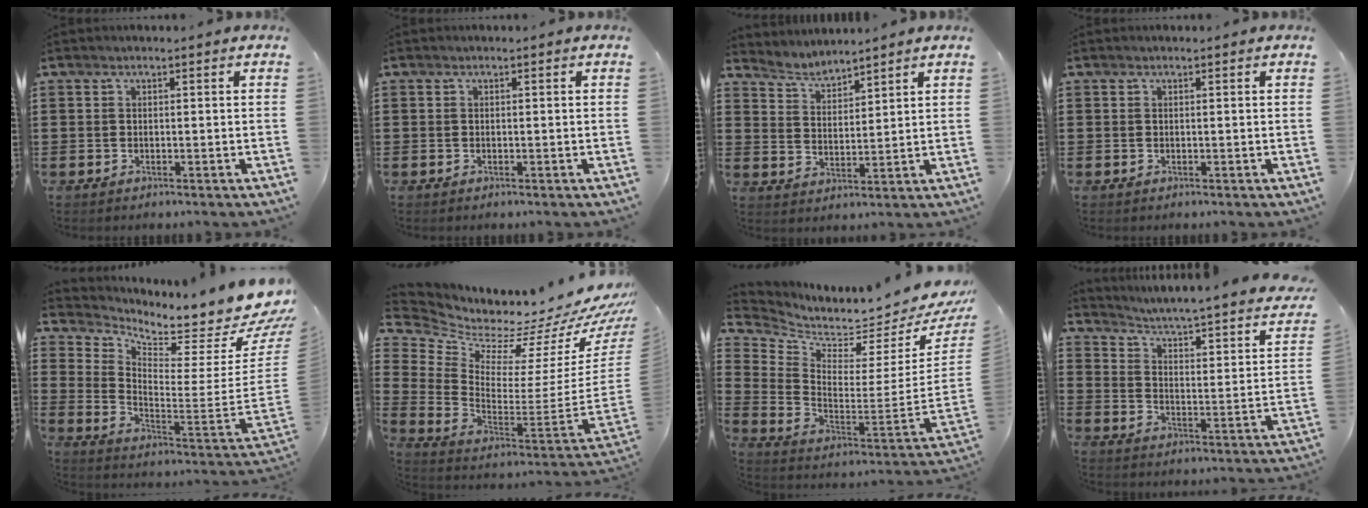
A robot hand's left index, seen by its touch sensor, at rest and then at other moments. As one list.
[{"total": 0.0}, {"total": 3.4, "force": [3.4, 0.3, 0.1], "torque": [-0.017, -0.015, 0.059]}, {"total": 0.0}, {"total": 6.0, "force": [5.2, 1.0, 2.8], "torque": [-0.062, -0.070, 0.078]}, {"total": 5.8, "force": [5.5, 1.3, 1.4], "torque": [-0.043, -0.082, 0.079]}, {"total": 2.8, "force": [2.4, 0.8, 1.1], "torque": [-0.045, -0.056, 0.028]}, {"total": 2.3, "force": [1.4, -0.2, 1.9], "torque": [-0.050, -0.035, 0.006]}]